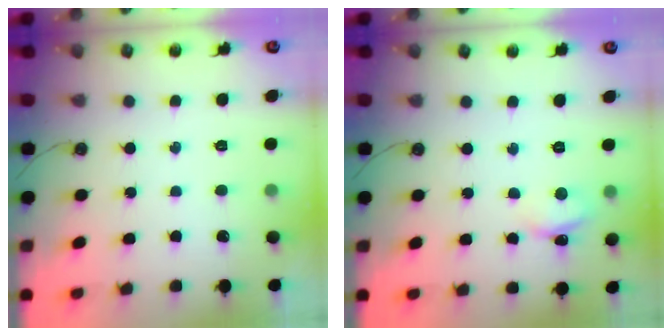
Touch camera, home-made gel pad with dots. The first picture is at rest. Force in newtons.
{"total": 3.4, "press": 3.4, "slide": 0.5}